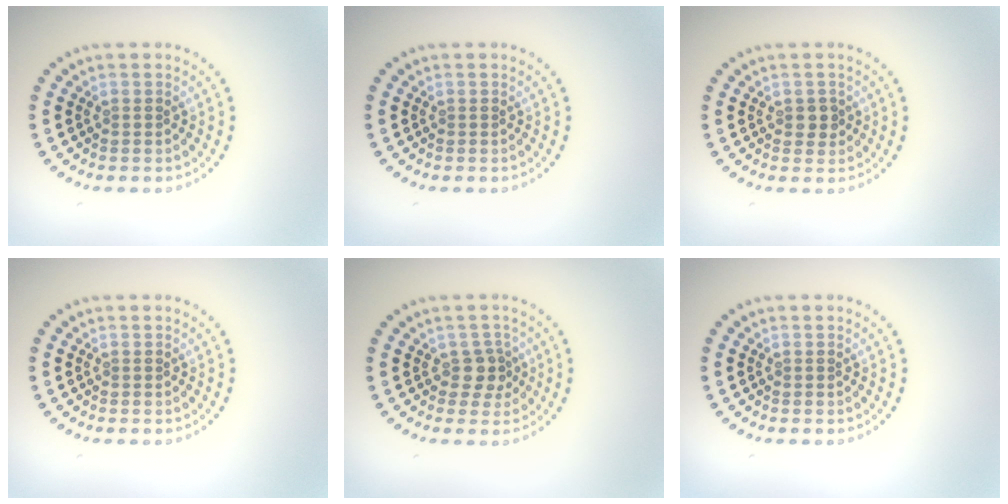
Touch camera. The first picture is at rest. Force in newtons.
{"total": 0.0}
{"total": 1.4, "press": 1.4, "slide": 0.1}
{"total": 0.0}
{"total": 2.0, "press": 1.6, "slide": 1.1}
{"total": 0.0}